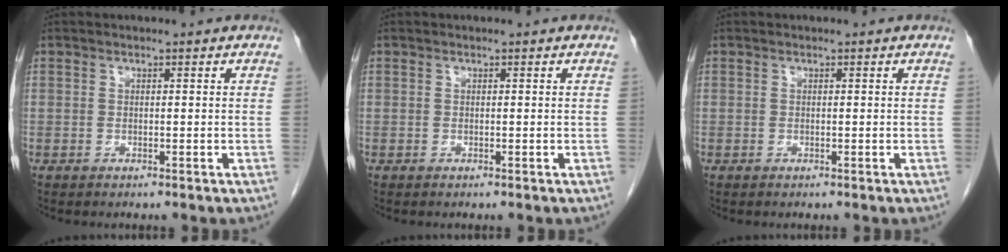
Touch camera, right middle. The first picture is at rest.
{"total": 0.0}
{"total": 0.0}